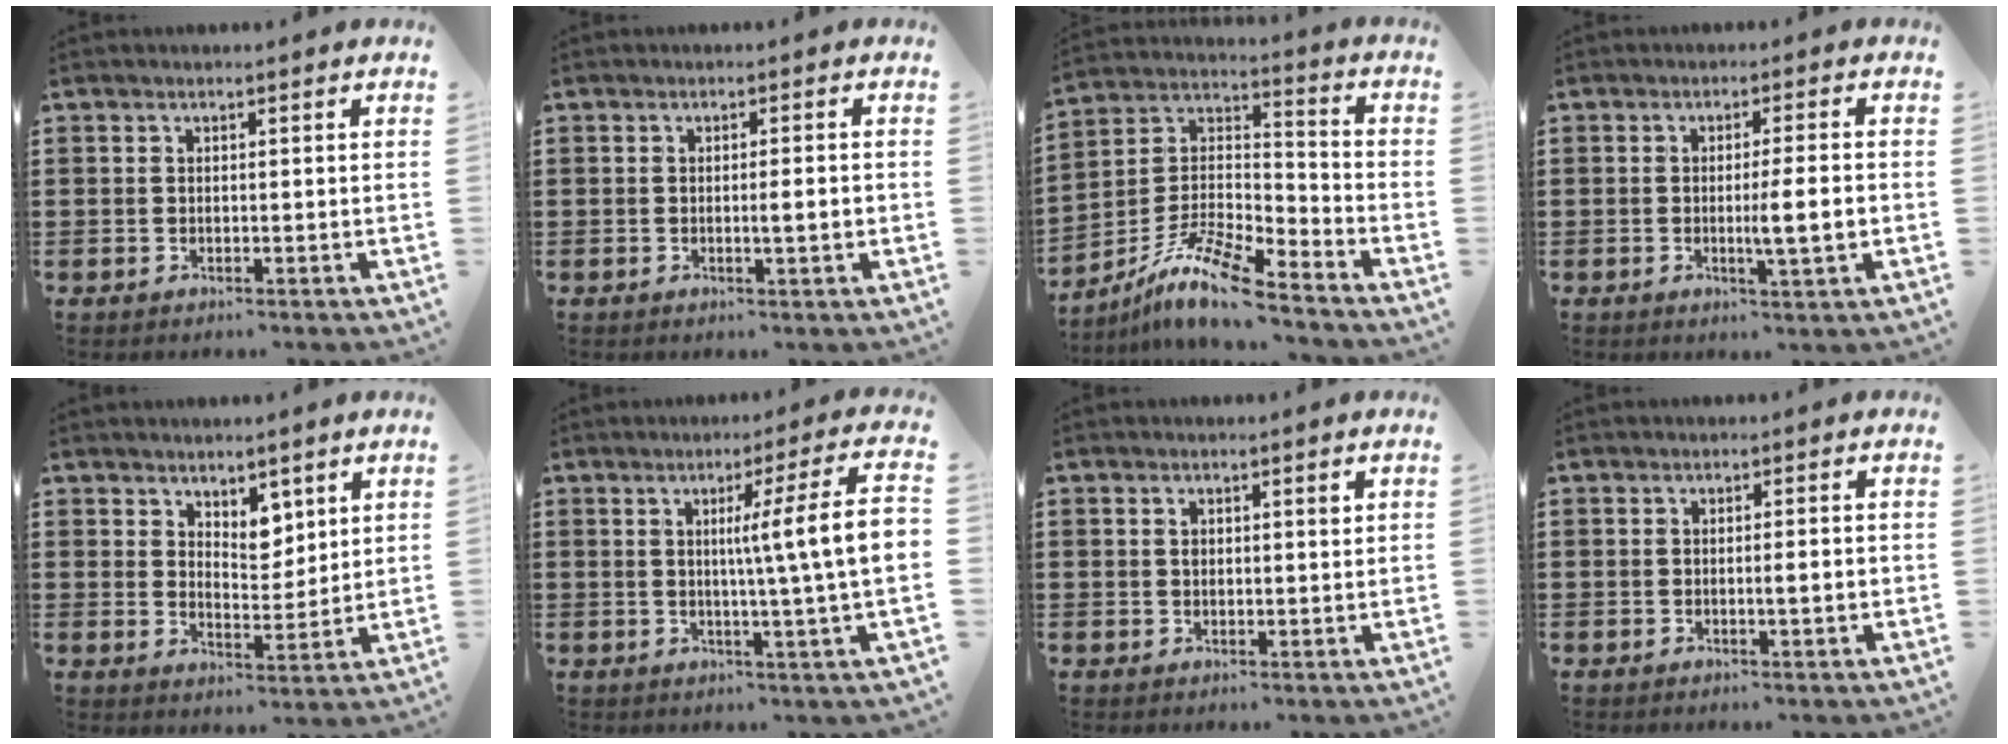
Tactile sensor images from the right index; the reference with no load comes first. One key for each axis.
{"total": 2.3, "fx": -0.3, "fy": 0.1, "fz": 2.3, "tx": -0.037, "ty": -0.004, "tz": -0.006}
{"total": 11.0, "fx": -9.1, "fy": 1.6, "fz": 6.0, "tx": -0.131, "ty": 0.007, "tz": -0.186}
{"total": 4.9, "fx": -0.7, "fy": 0.2, "fz": 4.9, "tx": -0.082, "ty": -0.006, "tz": -0.014}
{"total": 4.6, "fx": 3.5, "fy": 2.5, "fz": 1.6, "tx": -0.035, "ty": -0.005, "tz": 0.063}
{"total": 9.9, "fx": 0.9, "fy": -0.4, "fz": 9.9, "tx": -0.163, "ty": -0.012, "tz": 0.006}
{"total": 1.4, "fx": 0.5, "fy": 0.7, "fz": 1.1, "tx": -0.016, "ty": 0.002, "tz": 0.006}
{"total": 1.8, "fx": -0.2, "fy": 0.1, "fz": 1.8, "tx": -0.029, "ty": -0.003, "tz": -0.004}